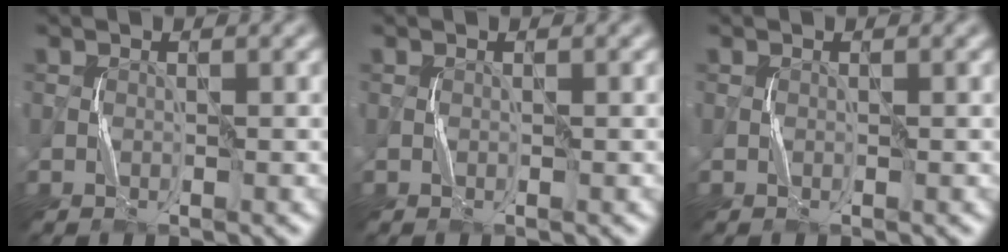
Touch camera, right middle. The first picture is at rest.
{"total": 0.0}
{"total": 0.0}